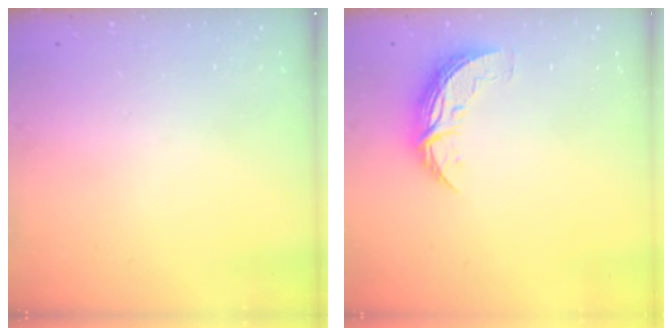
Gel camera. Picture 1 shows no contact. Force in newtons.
{"total": 9.2, "press": 9.2, "slide": 0.1}